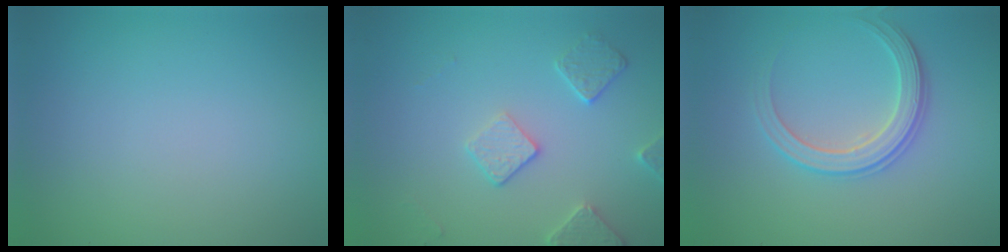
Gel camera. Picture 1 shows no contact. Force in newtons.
{"total": 2.8, "press": 2.7, "slide": 0.7}
{"total": 2.8, "press": 2.8, "slide": 0.3}